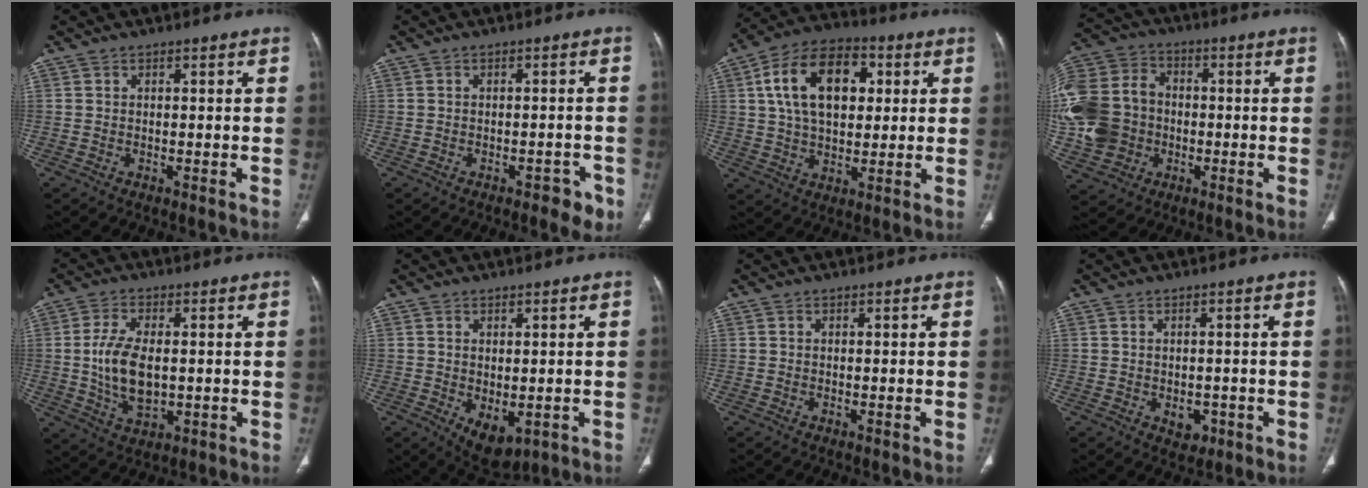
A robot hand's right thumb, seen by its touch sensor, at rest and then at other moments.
{"total": 3.9, "force": [-2.3, 2.0, 2.5], "torque": [-0.019, 0.013, -0.025]}
{"total": 17.0, "force": [4.2, 10.5, 12.7], "torque": [-0.195, 0.009, 0.067]}
{"total": 18.5, "force": [-2.5, 15.4, 10.0], "torque": [-0.221, 0.025, -0.044]}
{"total": 10.1, "force": [-0.1, 5.5, 8.5], "torque": [-0.164, -0.008, 0.005]}
{"total": 6.4, "force": [-1.4, 3.7, 5.0], "torque": [-0.068, -0.007, -0.001]}
{"total": 0.0}
{"total": 3.2, "force": [-0.9, 2.3, 1.9], "torque": [-0.012, 0.002, -0.005]}